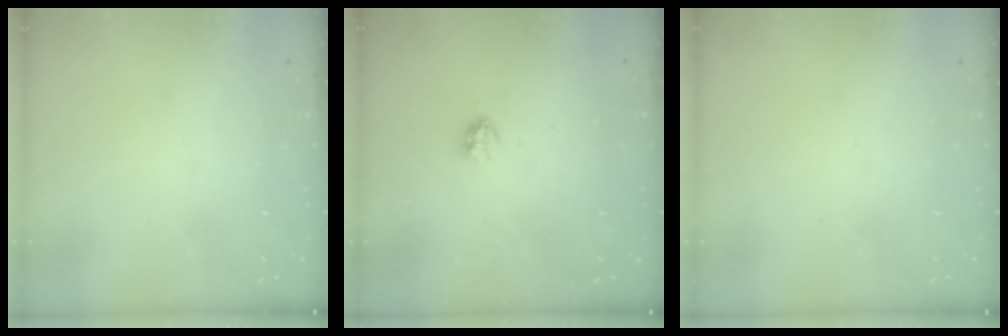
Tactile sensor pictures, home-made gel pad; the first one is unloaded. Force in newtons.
{"total": 2.9, "press": 2.9, "slide": 0.5}
{"total": 0.0}